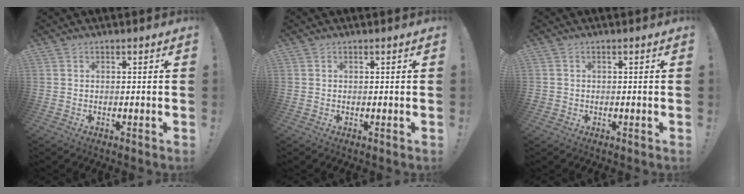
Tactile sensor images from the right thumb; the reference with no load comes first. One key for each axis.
{"total": 0.0}
{"total": 1.2, "fx": -0.2, "fy": 1.1, "fz": 0.3, "tx": -0.005, "ty": 0.003, "tz": -0.004}